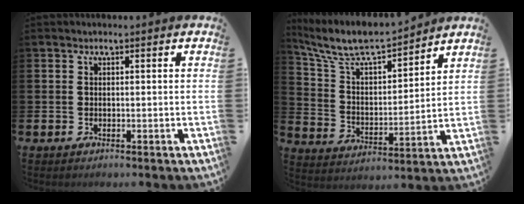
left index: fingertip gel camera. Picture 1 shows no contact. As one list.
[{"total": 9.1, "force": [8.4, 1.7, 3.0], "torque": [-0.100, -0.054, 0.148]}]